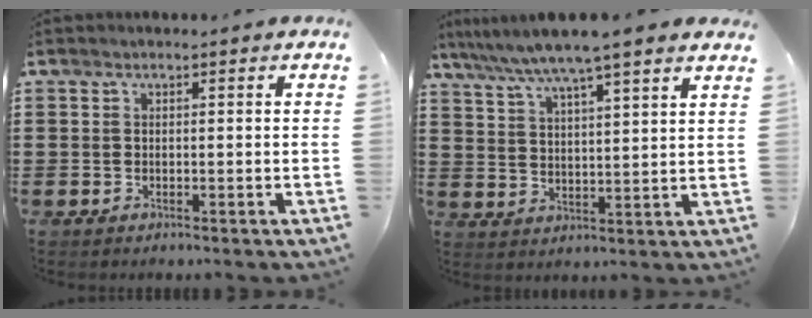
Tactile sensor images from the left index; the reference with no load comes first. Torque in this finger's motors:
{"motor_torque": [2.00, -0.13, 1.05, 0.21]}